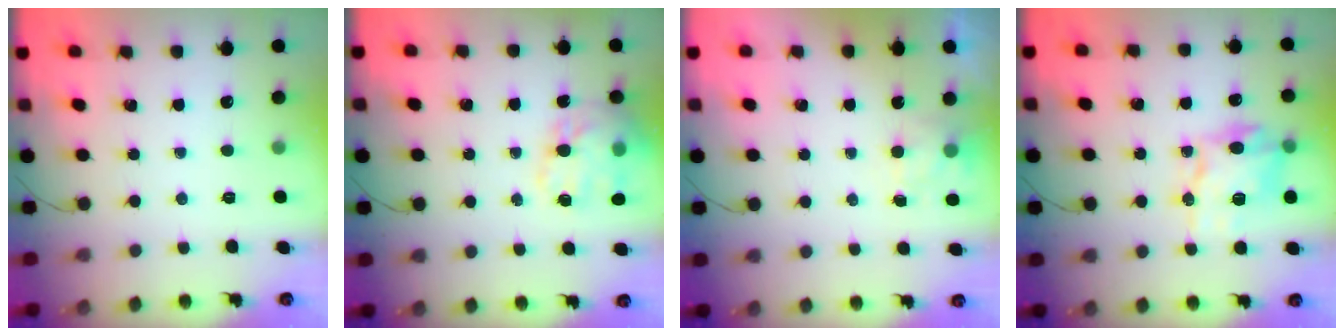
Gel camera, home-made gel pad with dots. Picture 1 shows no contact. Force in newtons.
{"total": 18.0, "press": 17.6, "slide": 3.4}
{"total": 3.0, "press": 2.7, "slide": 1.4}
{"total": 14.3, "press": 14.2, "slide": 0.6}